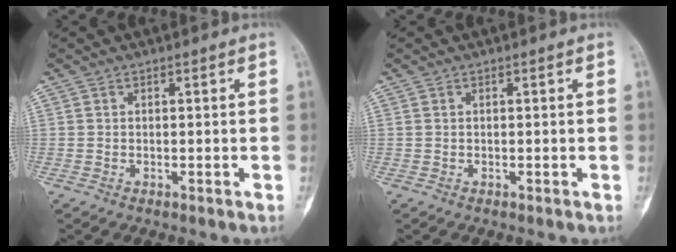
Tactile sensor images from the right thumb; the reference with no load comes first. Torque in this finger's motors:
{"motor_torque": [0.00, 0.00, 0.02, 0.00, 0.00]}